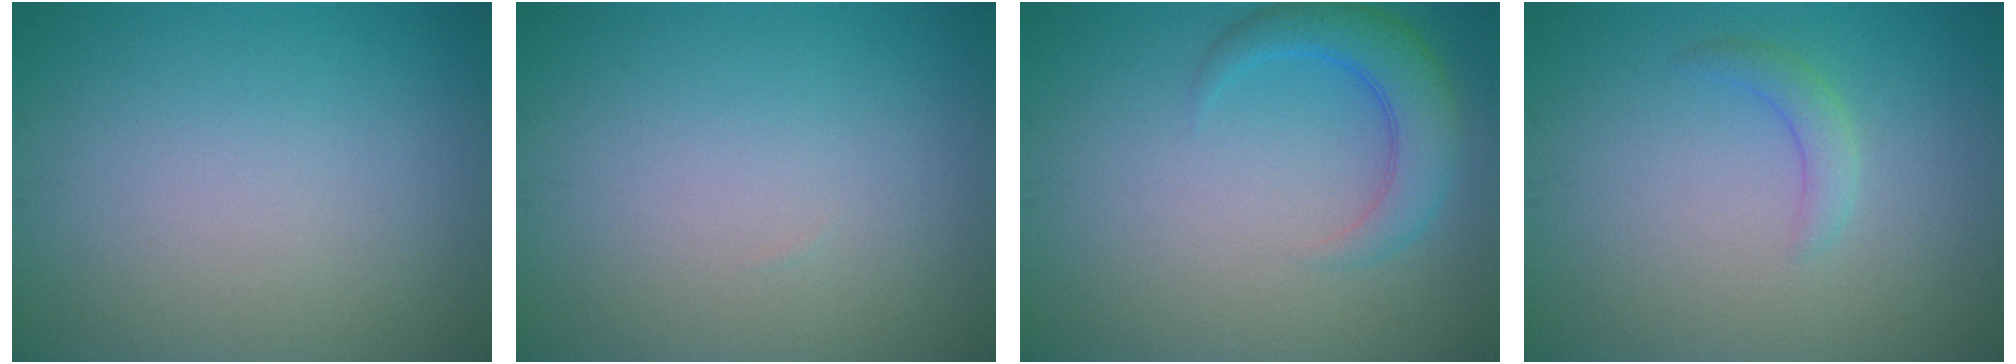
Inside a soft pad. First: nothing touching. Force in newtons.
{"total": 0.0}
{"total": 3.8, "press": 3.8, "slide": 0.3}
{"total": 1.6, "press": 1.6, "slide": 0.1}